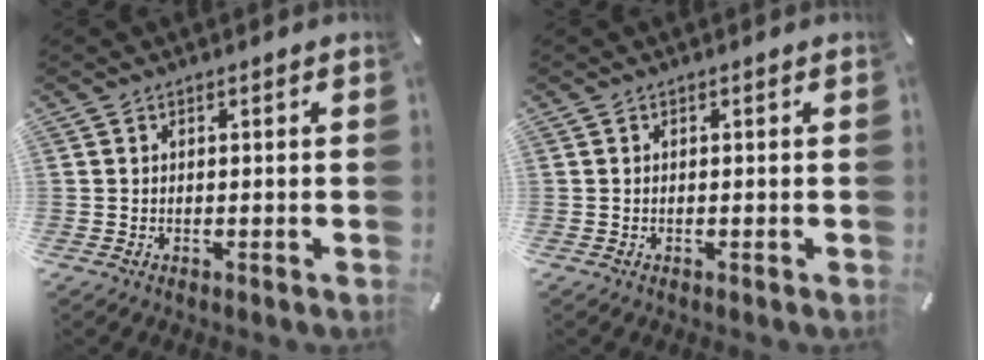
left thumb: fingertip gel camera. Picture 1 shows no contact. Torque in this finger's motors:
{"motor_torque": [0.00, 0.00, -0.01, 0.01, 0.00]}